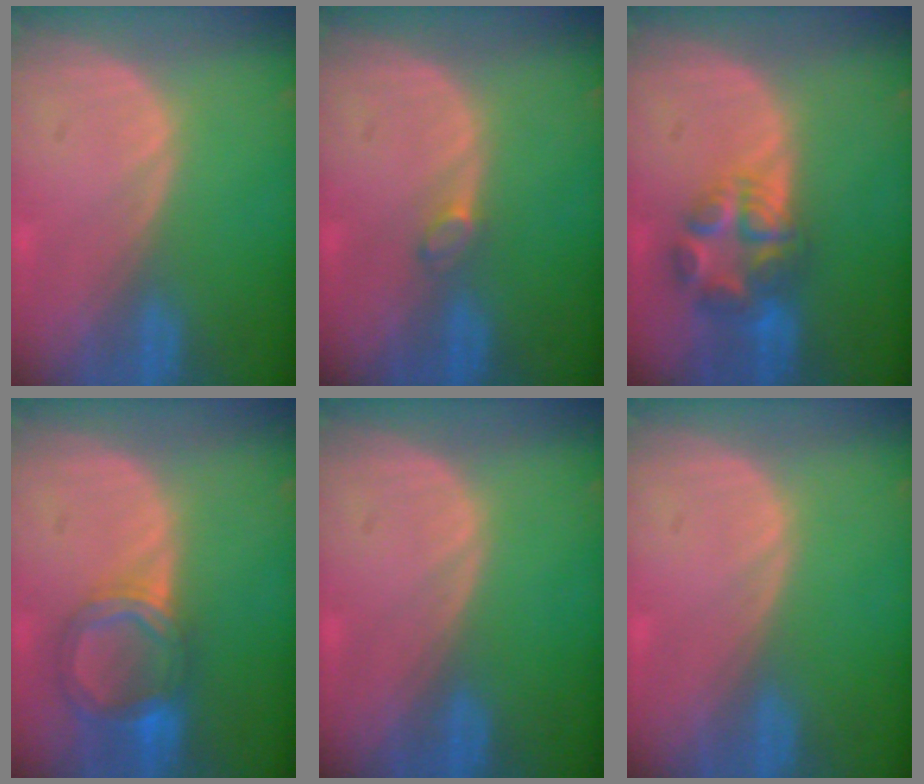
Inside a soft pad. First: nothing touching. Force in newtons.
{"total": 1.4, "press": 1.4, "slide": 0.2}
{"total": 6.8, "press": 6.5, "slide": 2.1}
{"total": 6.4, "press": 5.8, "slide": 2.7}
{"total": 0.0}
{"total": 0.0}